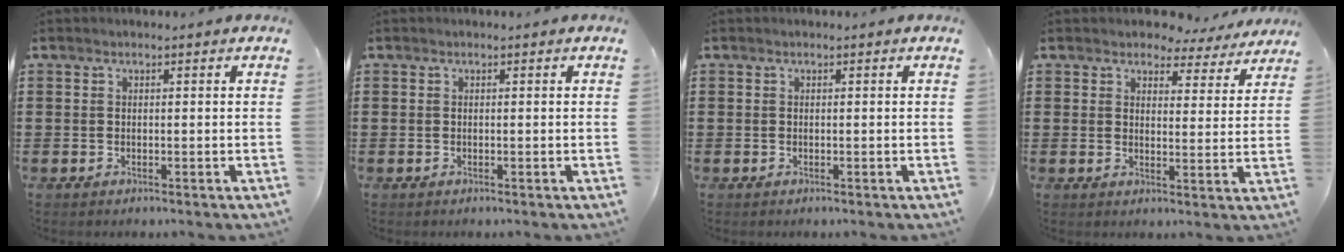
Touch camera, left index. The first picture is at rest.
{"total": 0.0}
{"total": 0.0}
{"total": 4.1, "force": [3.9, 1.3, 0.6], "torque": [-0.023, -0.015, 0.067]}